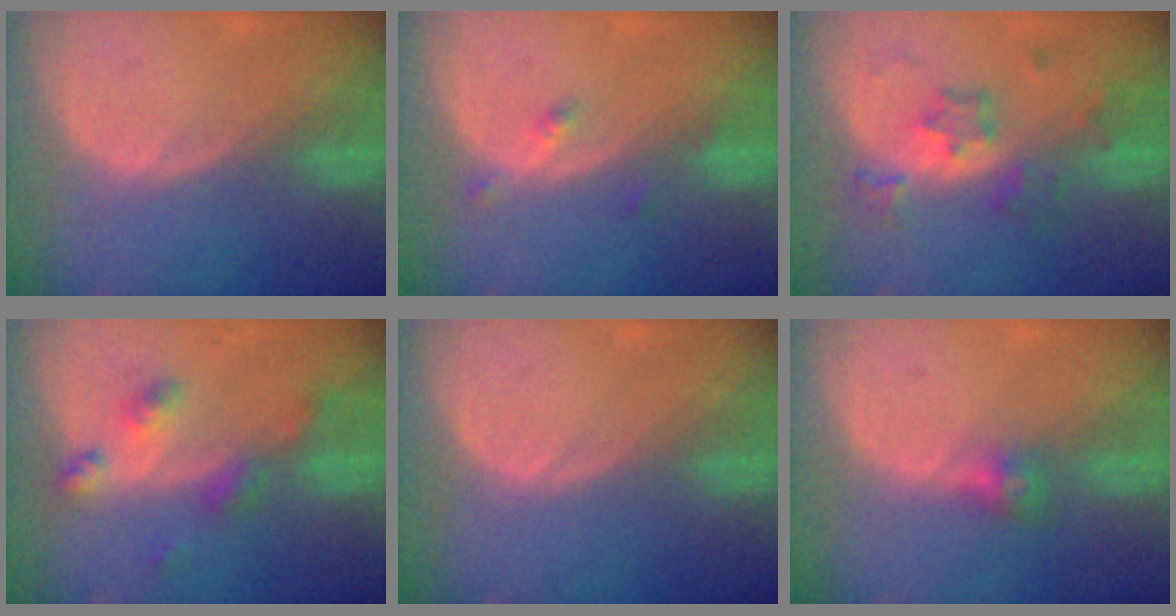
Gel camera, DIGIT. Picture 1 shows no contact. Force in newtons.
{"total": 2.2, "press": 1.8, "slide": 1.3}
{"total": 6.1, "press": 5.9, "slide": 1.2}
{"total": 6.0, "press": 5.3, "slide": 2.8}
{"total": 0.0}
{"total": 2.8, "press": 2.6, "slide": 0.9}